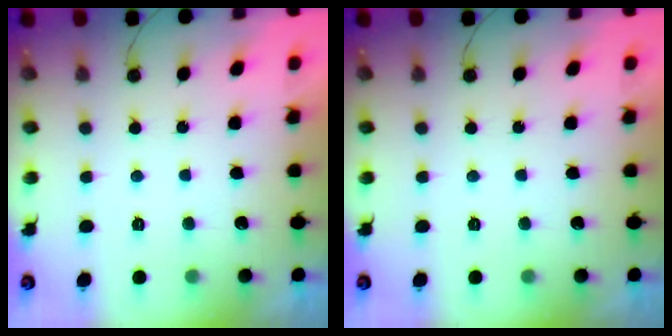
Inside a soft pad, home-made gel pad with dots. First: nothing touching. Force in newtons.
{"total": 0.0}